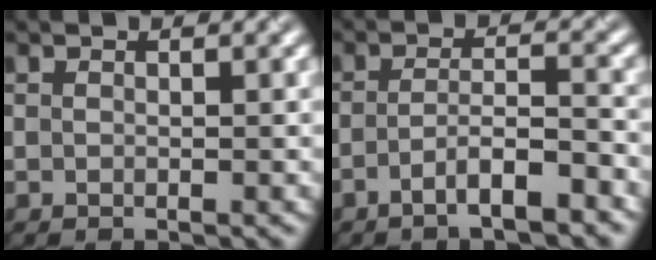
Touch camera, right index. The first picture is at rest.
{"total": 4.1, "force": [-2.9, 0.5, 2.9], "torque": [-0.050, 0.015, -0.044]}